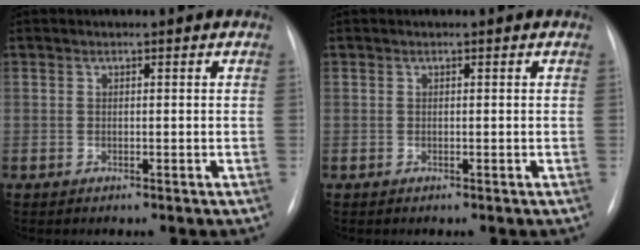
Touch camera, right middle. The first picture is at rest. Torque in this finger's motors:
{"motor_torque": [-0.02, 0.00, -0.01, 0.01]}